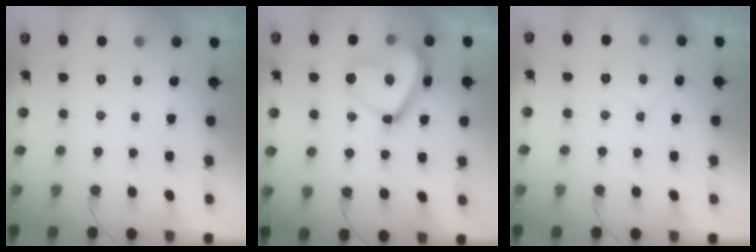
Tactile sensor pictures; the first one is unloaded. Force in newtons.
{"total": 18.2, "press": 18.1, "slide": 1.7}
{"total": 5.5, "press": 5.5, "slide": 0.6}